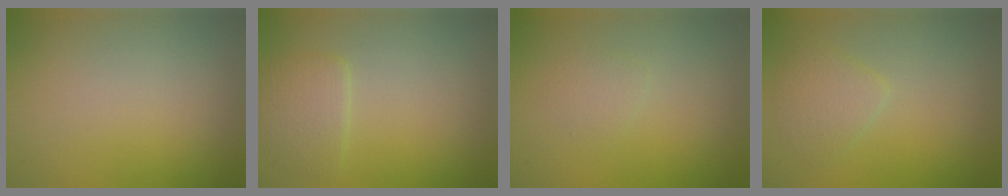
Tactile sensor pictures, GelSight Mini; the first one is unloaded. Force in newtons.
{"total": 2.3, "press": 2.2, "slide": 0.3}
{"total": 1.0, "press": 1.0, "slide": 0.1}
{"total": 2.1, "press": 2.1, "slide": 0.1}